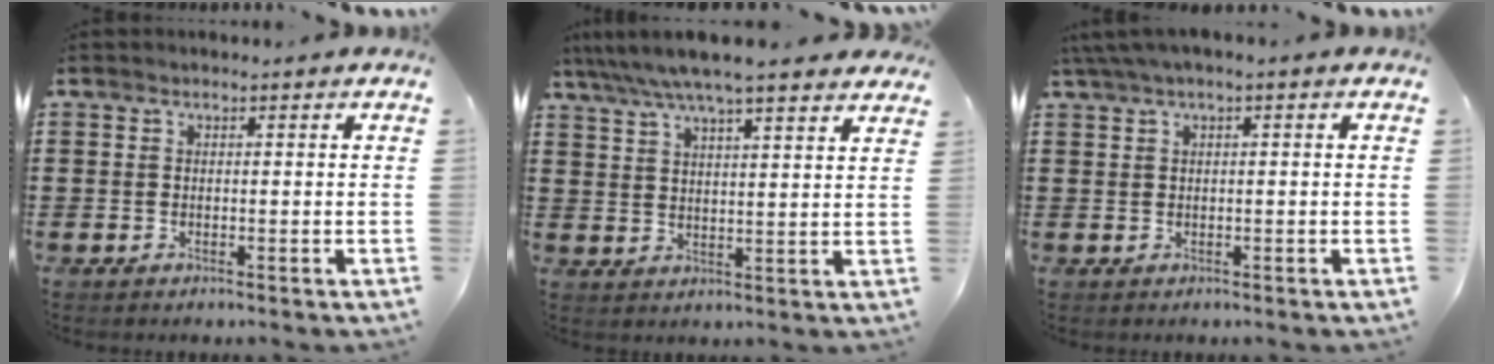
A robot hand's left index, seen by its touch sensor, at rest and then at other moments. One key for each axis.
{"total": 6.7, "fx": 5.9, "fy": 0.3, "fz": 3.2, "tx": -0.080, "ty": -0.018, "tz": 0.103}
{"total": 1.7, "fx": 0.1, "fy": 0.2, "fz": 1.7, "tx": -0.036, "ty": -0.003, "tz": 0.000}